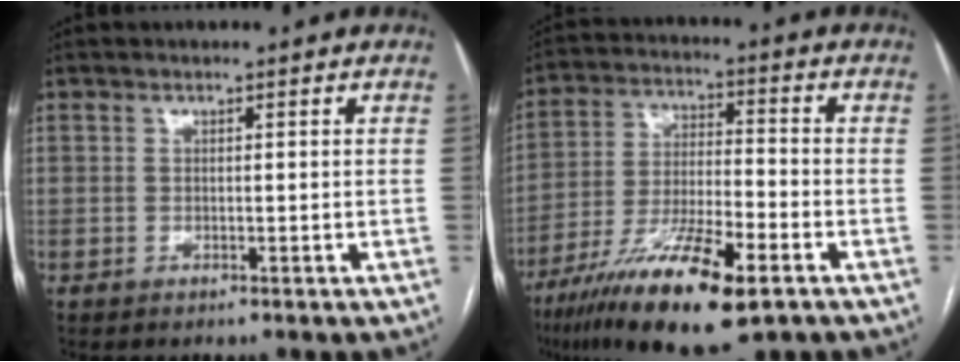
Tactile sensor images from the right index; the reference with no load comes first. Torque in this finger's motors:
{"motor_torque": [1.12, -1.02, 1.05, 0.21]}